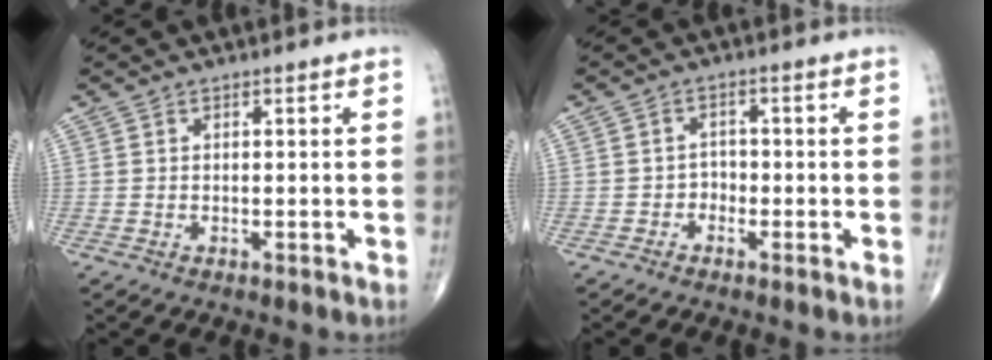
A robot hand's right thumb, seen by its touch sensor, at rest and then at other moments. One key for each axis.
{"total": 2.6, "fx": -1.4, "fy": 2.1, "fz": 0.8, "tx": 0.007, "ty": 0.016, "tz": -0.032}